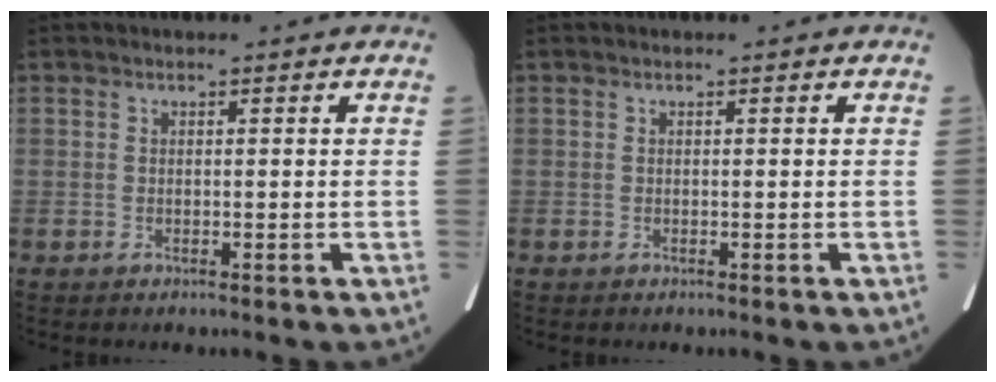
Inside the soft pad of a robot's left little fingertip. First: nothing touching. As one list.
[{"total": 0.0}]